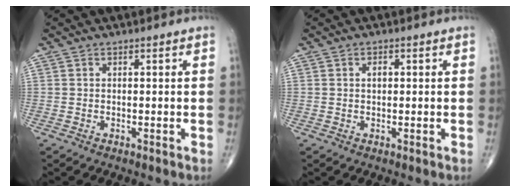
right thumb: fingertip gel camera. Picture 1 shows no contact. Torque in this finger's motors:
{"motor_torque": [-0.59, 0.71, 0.33, 0.28, 0.02]}